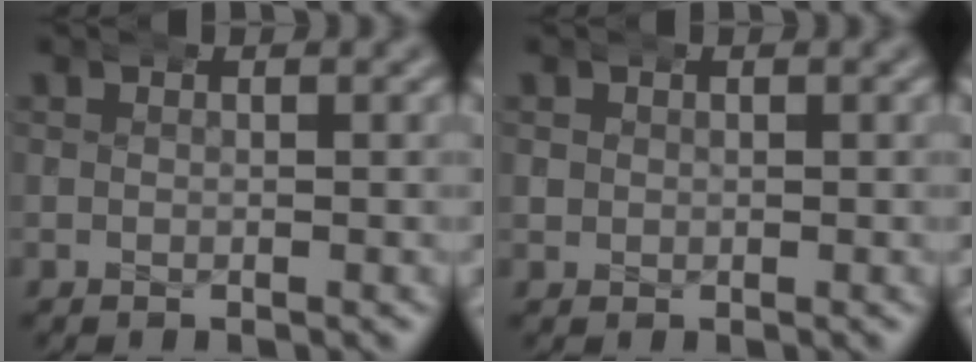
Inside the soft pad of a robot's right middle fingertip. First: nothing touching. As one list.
[{"total": 0.6, "force": [0.2, 0.5, -0.1], "torque": [0.004, 0.002, 0.006]}]